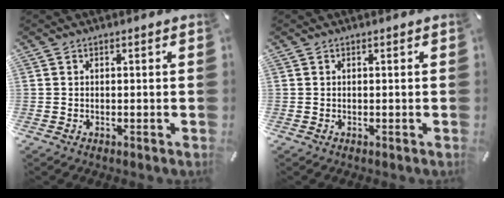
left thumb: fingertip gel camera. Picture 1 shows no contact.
{"total": 0.0}